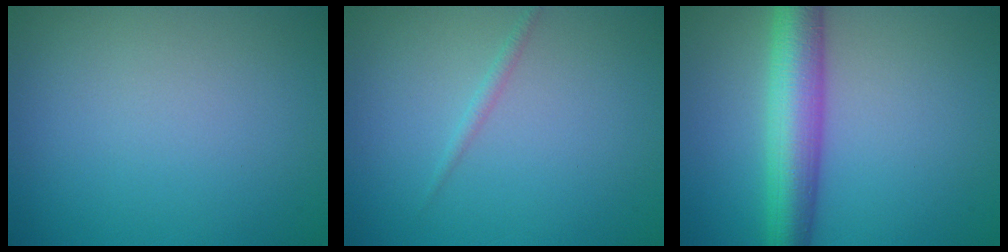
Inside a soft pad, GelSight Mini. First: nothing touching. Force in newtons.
{"total": 0.8, "press": 0.8, "slide": 0.1}
{"total": 6.6, "press": 6.6, "slide": 0.0}